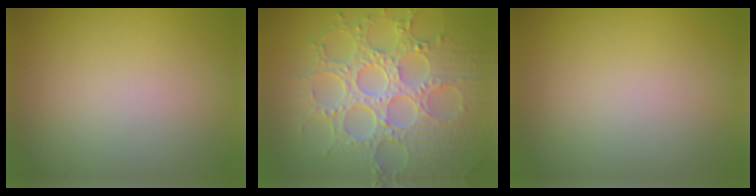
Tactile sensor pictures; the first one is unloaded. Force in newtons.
{"total": 8.8, "press": 6.6, "slide": 5.8}
{"total": 0.0}